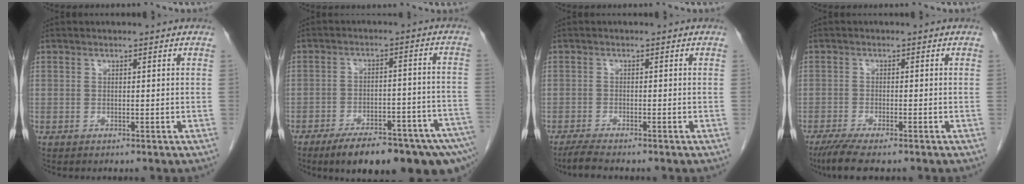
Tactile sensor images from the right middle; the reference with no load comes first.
{"total": 18.8, "force": [-13.7, 4.2, 12.2], "torque": [-0.113, 0.016, -0.186]}
{"total": 3.1, "force": [-2.7, 0.0, 1.6], "torque": [-0.036, -0.008, -0.047]}
{"total": 5.6, "force": [-4.3, 0.6, 3.6], "torque": [-0.061, -0.014, -0.071]}